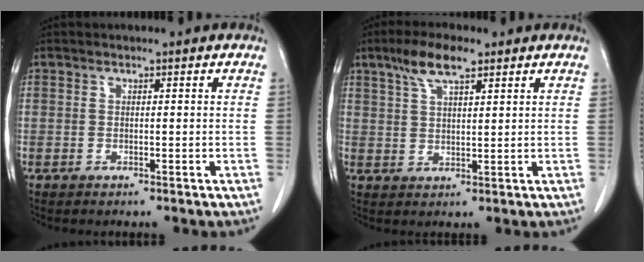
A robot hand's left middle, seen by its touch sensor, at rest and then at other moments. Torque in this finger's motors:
{"motor_torque": [1.16, -0.97, 0.09, 0.07]}